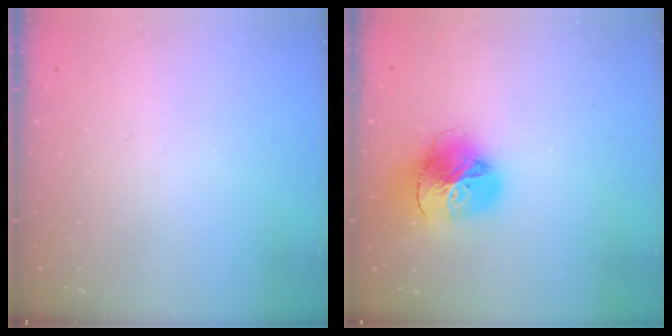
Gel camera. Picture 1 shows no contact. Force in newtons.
{"total": 18.2, "press": 18.1, "slide": 2.0}